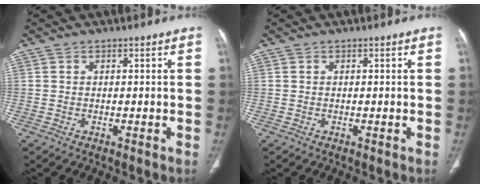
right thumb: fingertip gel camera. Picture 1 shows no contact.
{"total": 0.0}